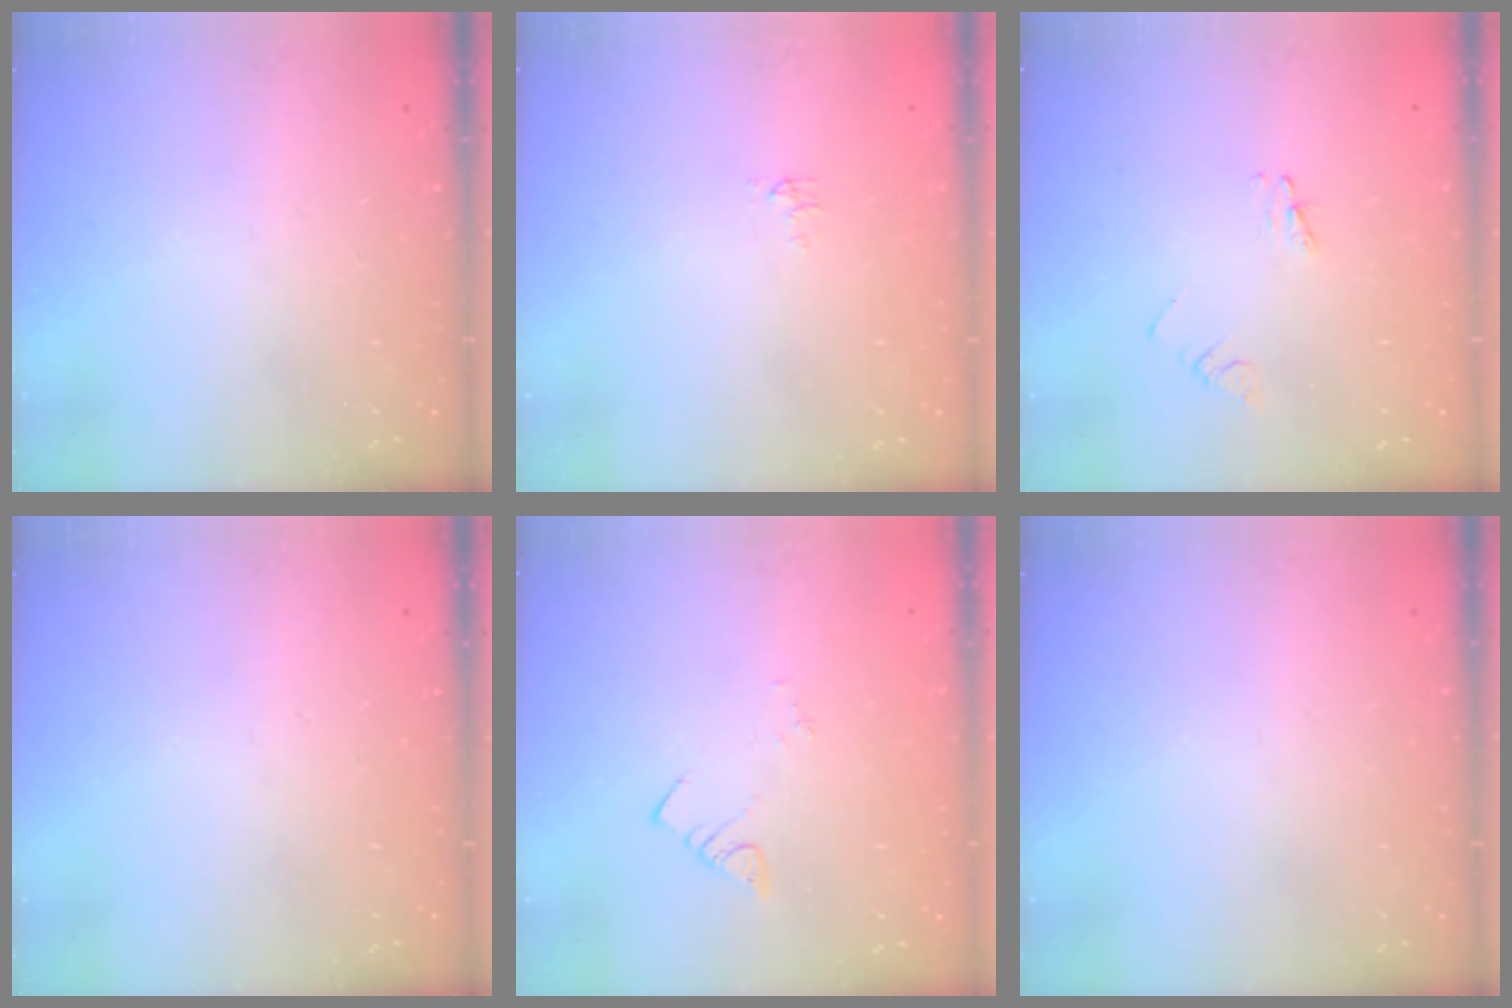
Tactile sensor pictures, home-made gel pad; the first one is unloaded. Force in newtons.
{"total": 3.3, "press": 3.2, "slide": 0.7}
{"total": 2.9, "press": 2.9, "slide": 0.3}
{"total": 0.0}
{"total": 2.1, "press": 2.0, "slide": 0.4}
{"total": 0.0}